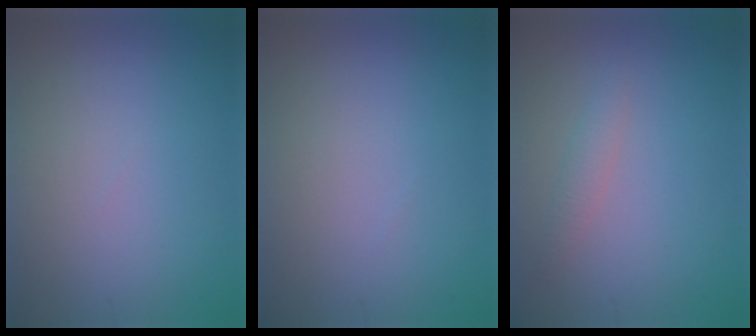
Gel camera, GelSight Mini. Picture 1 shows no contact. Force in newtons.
{"total": 0.0}
{"total": 1.2, "press": 1.2, "slide": 0.0}